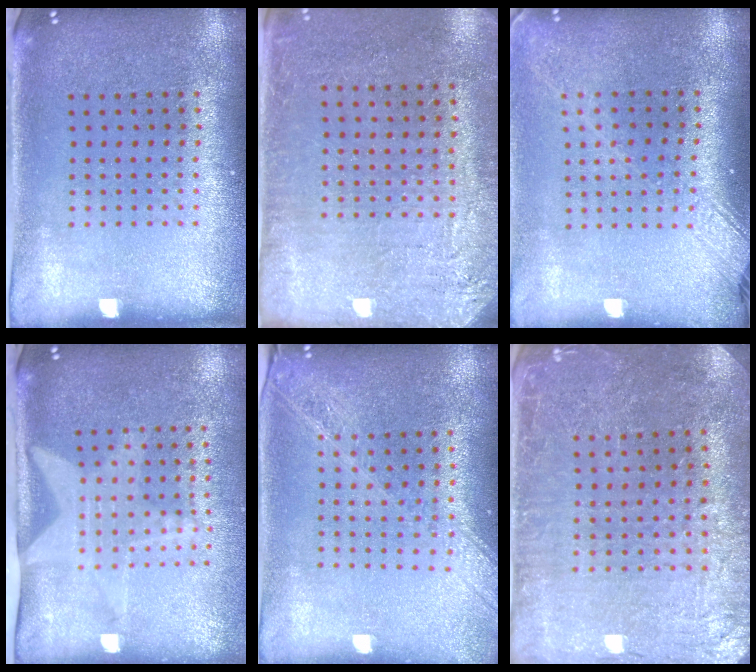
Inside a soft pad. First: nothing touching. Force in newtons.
{"total": 2.8, "press": 2.6, "slide": 1.1}
{"total": 2.0, "press": 1.5, "slide": 1.3}
{"total": 2.1, "press": 1.5, "slide": 1.4}
{"total": 2.1, "press": 1.8, "slide": 1.0}
{"total": 1.2, "press": 1.2, "slide": 0.1}